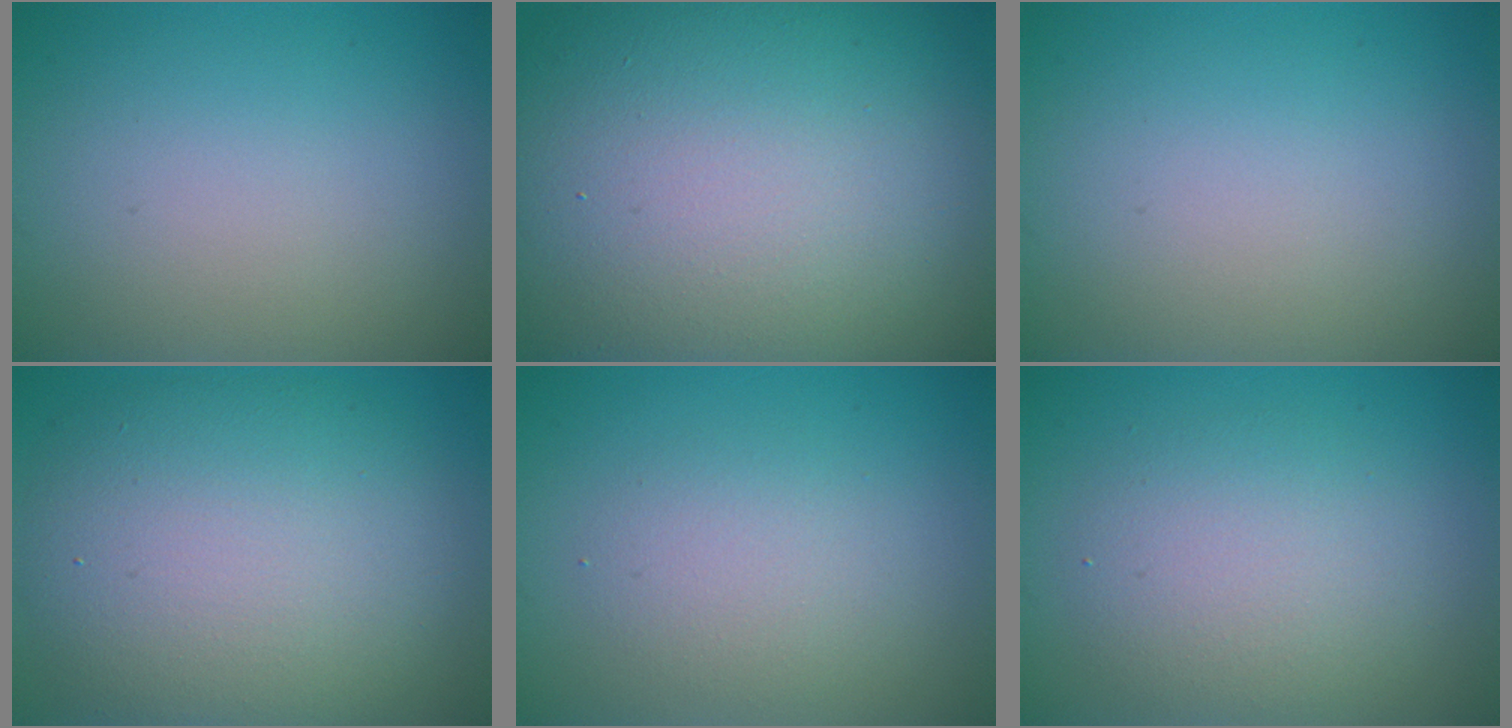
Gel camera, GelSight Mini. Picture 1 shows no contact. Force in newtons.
{"total": 19.8, "press": 19.8, "slide": 1.3}
{"total": 0.0}
{"total": 10.3, "press": 10.2, "slide": 0.6}
{"total": 2.5, "press": 2.4, "slide": 0.1}
{"total": 4.1, "press": 4.1, "slide": 0.2}